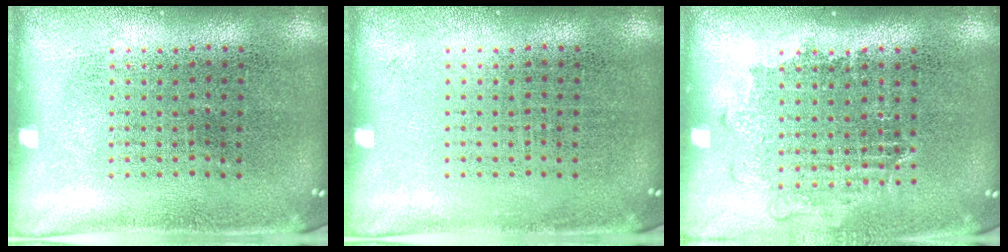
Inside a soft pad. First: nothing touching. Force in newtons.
{"total": 0.0}
{"total": 1.1, "press": 1.0, "slide": 0.4}